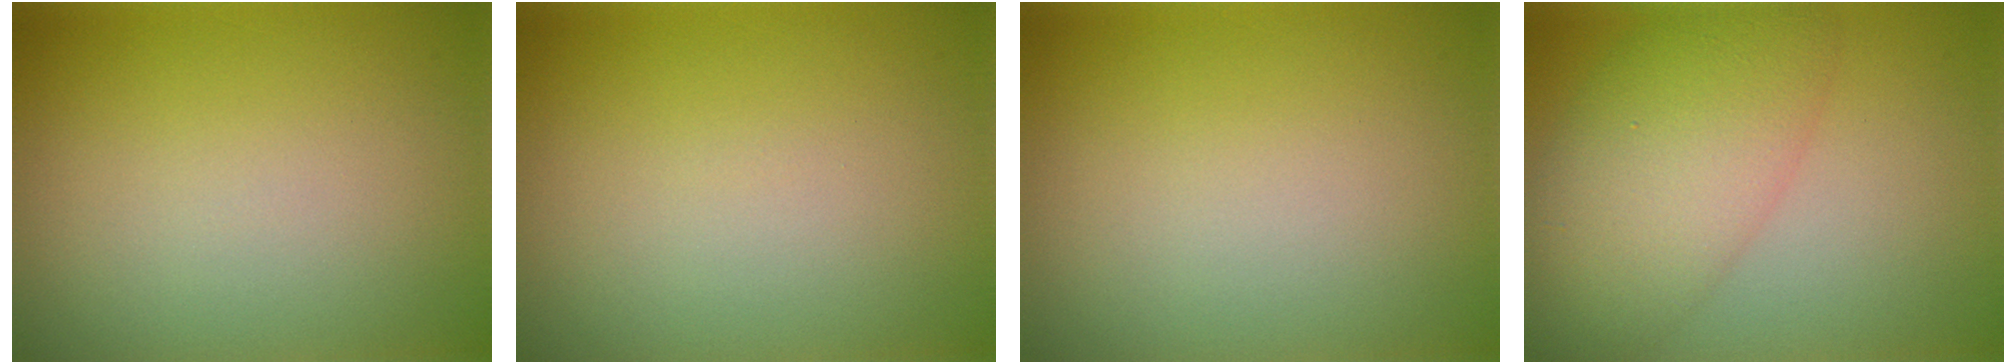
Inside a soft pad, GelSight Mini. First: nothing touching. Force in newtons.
{"total": 0.0}
{"total": 0.0}
{"total": 7.2, "press": 7.2, "slide": 0.3}